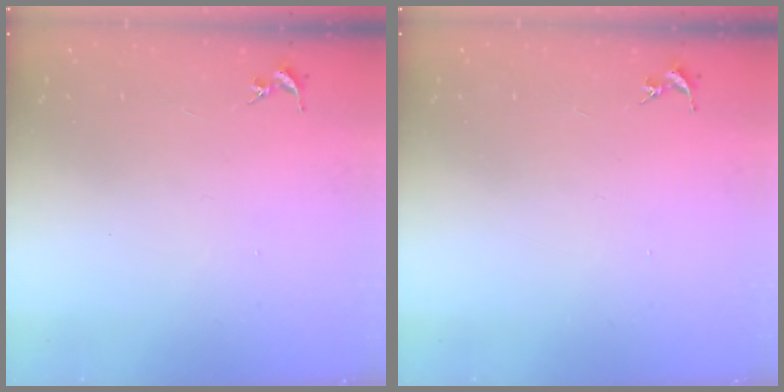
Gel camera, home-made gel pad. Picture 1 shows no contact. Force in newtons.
{"total": 0.0}